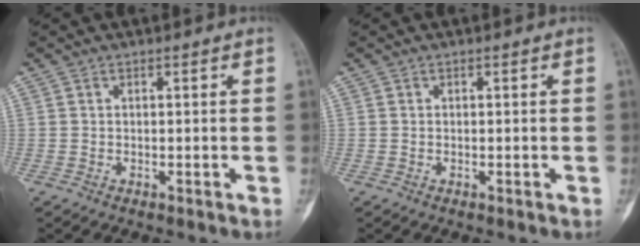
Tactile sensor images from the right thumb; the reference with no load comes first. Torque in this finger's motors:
{"motor_torque": [0.31, 0.01, 0.05, -0.11, 0.04]}